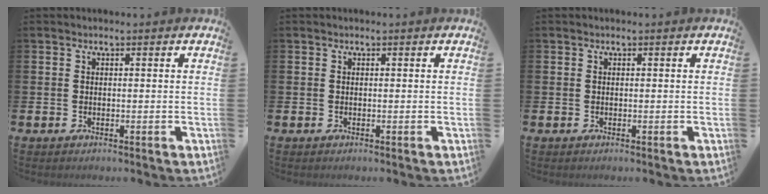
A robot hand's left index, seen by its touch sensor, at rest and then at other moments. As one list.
[{"total": 0.0}, {"total": 0.0}]